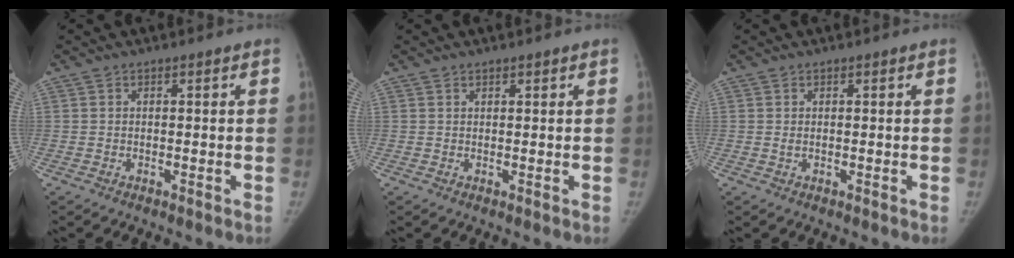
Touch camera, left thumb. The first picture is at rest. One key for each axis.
{"total": 0.7, "fx": 0.6, "fy": 0.3, "fz": 0.1, "tx": 0.005, "ty": -0.003, "tz": 0.008}
{"total": 0.5, "fx": 0.1, "fy": 0.3, "fz": 0.4, "tx": -0.004, "ty": 0.000, "tz": 0.002}